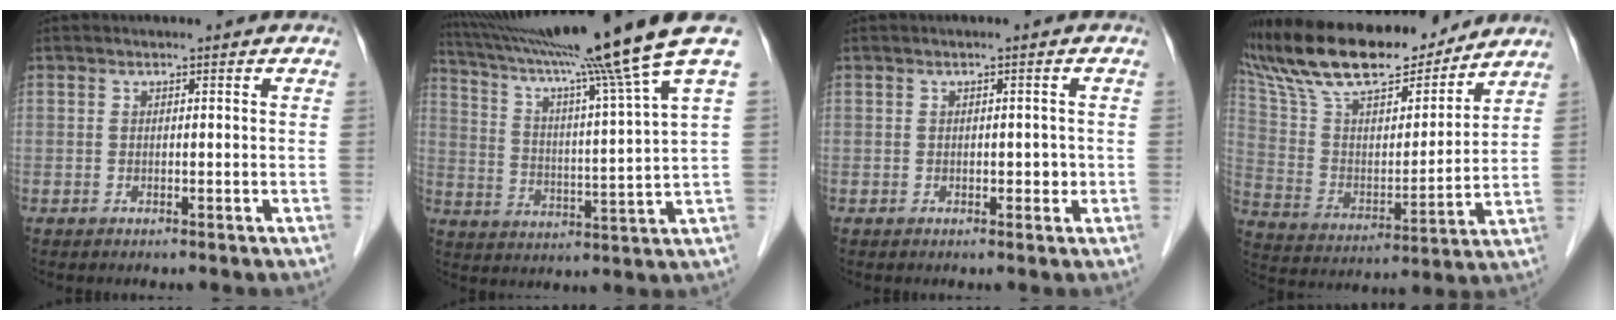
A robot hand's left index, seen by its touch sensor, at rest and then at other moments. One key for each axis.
{"total": 18.7, "fx": 15.4, "fy": -3.8, "fz": 9.9, "tx": -0.168, "ty": -0.033, "tz": 0.232}
{"total": 1.4, "fx": -0.3, "fy": 0.9, "fz": 1.1, "tx": -0.009, "ty": 0.000, "tz": -0.004}
{"total": 23.1, "fx": 19.5, "fy": 5.8, "fz": 10.9, "tx": -0.213, "ty": 0.020, "tz": 0.333}